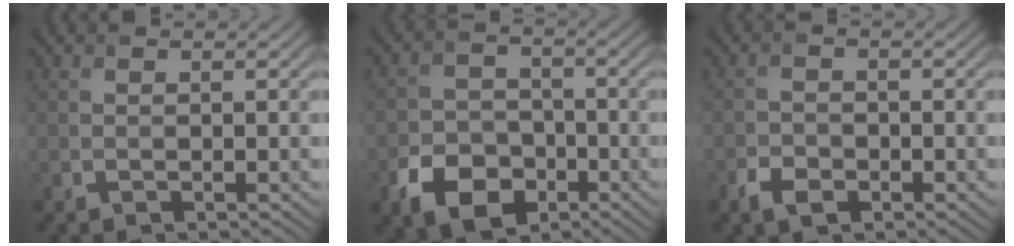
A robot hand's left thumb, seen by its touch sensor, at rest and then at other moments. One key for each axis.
{"total": 7.6, "fx": -3.9, "fy": 5.3, "fz": 3.7, "tx": -0.079, "ty": -0.014, "tz": -0.078}
{"total": 2.8, "fx": -1.6, "fy": 1.8, "fz": 1.3, "tx": -0.029, "ty": -0.004, "tz": -0.036}